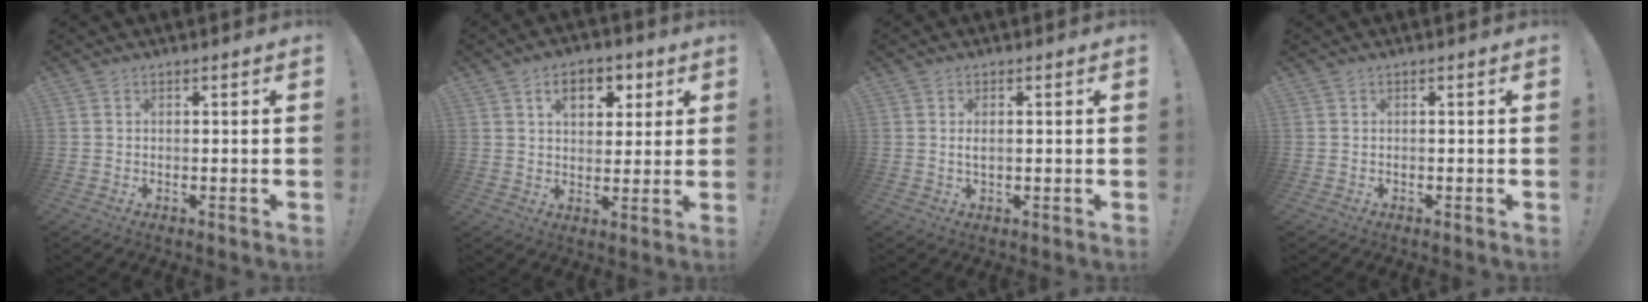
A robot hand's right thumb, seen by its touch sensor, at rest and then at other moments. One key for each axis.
{"total": 9.0, "fx": 3.8, "fy": 6.0, "fz": 5.4, "tx": -0.069, "ty": -0.007, "tz": 0.066}
{"total": 1.7, "fx": 0.3, "fy": 0.6, "fz": 1.6, "tx": -0.024, "ty": -0.001, "tz": 0.003}
{"total": 0.0}